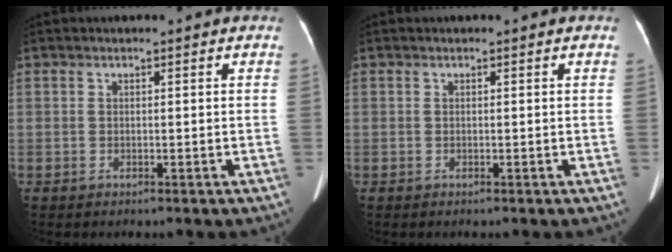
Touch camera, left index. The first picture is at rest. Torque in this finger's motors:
{"motor_torque": [0.07, 0.04, 0.00, 0.01]}